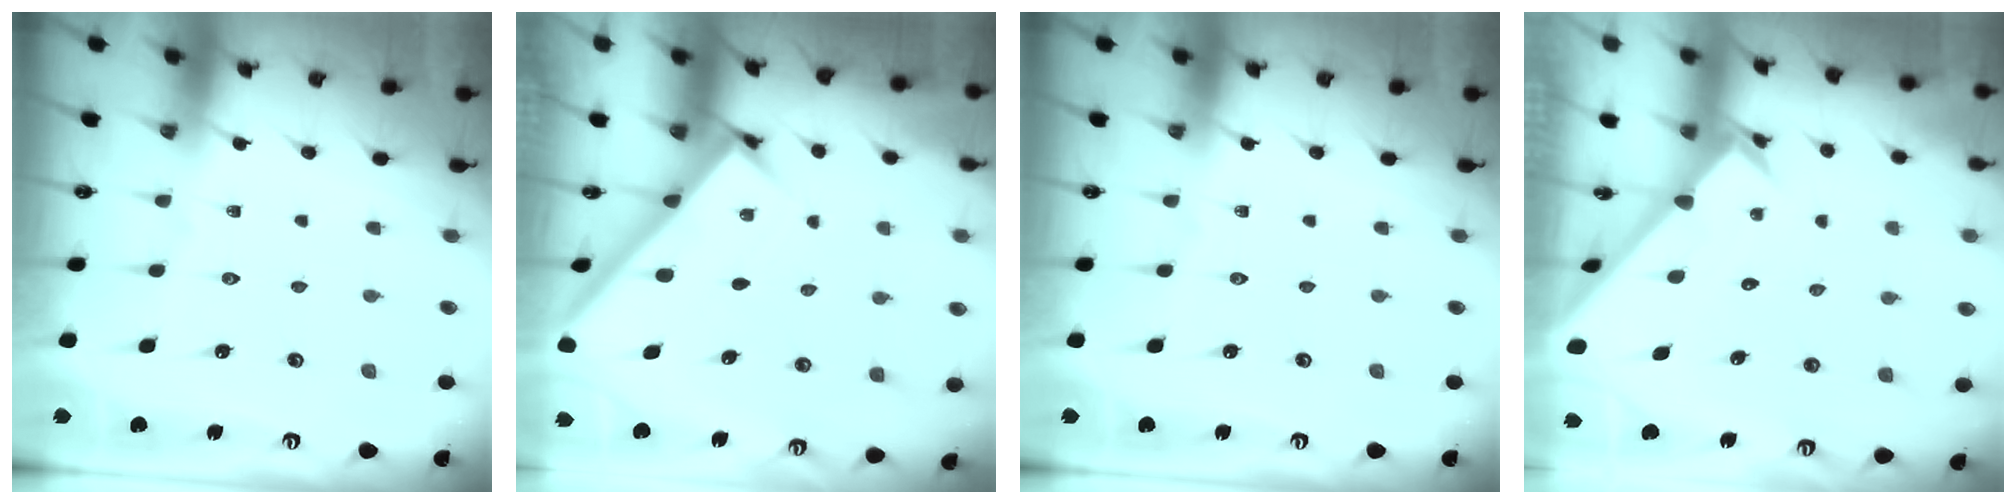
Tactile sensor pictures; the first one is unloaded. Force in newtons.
{"total": 2.7, "press": 2.6, "slide": 0.3}
{"total": 0.0}
{"total": 2.6, "press": 2.6, "slide": 0.2}